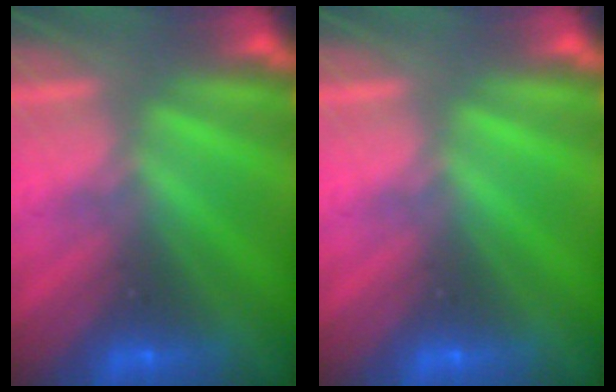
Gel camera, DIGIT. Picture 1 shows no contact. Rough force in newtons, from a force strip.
{"total": 0.0}